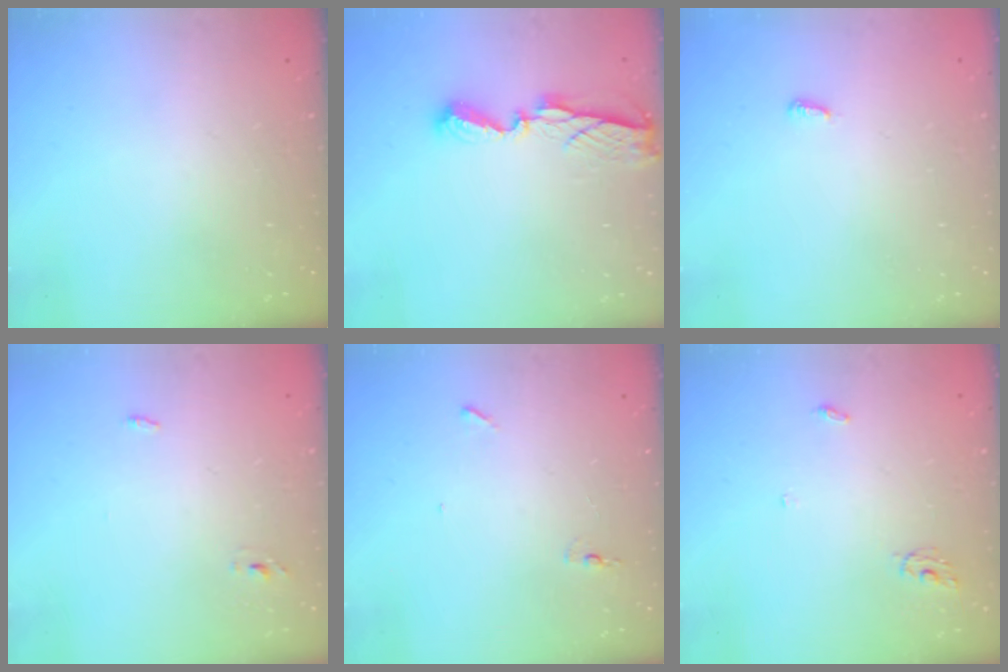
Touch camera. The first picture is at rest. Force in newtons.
{"total": 6.9, "press": 6.9, "slide": 0.6}
{"total": 2.9, "press": 2.9, "slide": 0.3}
{"total": 2.7, "press": 2.6, "slide": 0.8}
{"total": 4.7, "press": 4.5, "slide": 1.4}
{"total": 4.0, "press": 4.0, "slide": 0.3}